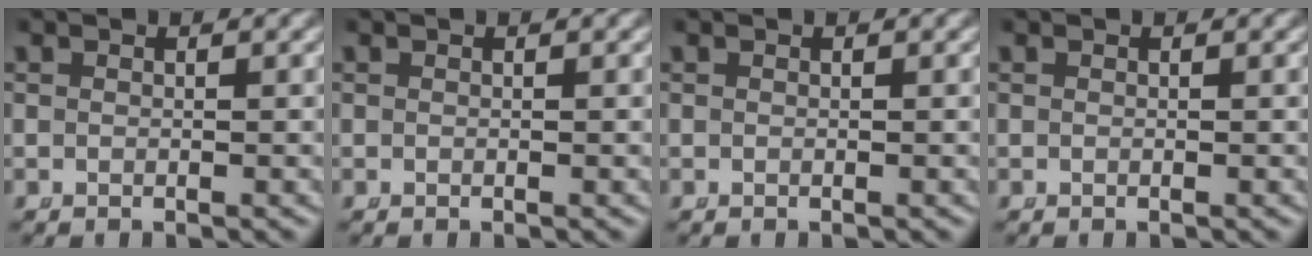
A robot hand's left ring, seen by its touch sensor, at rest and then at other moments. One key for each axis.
{"total": 0.0}
{"total": 0.0}
{"total": 0.0}